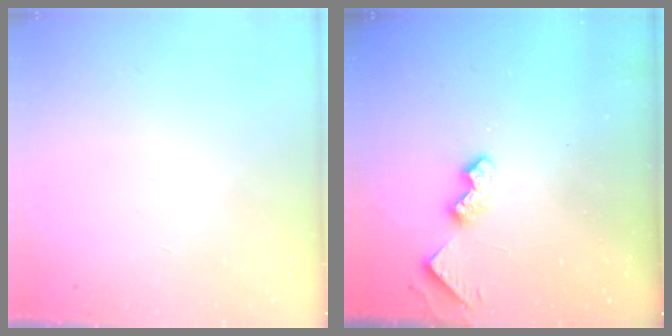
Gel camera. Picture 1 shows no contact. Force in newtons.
{"total": 7.9, "press": 7.9, "slide": 0.4}